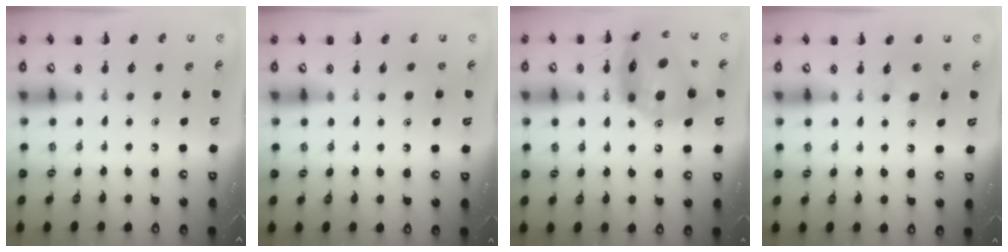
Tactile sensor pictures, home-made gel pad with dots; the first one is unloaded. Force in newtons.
{"total": 4.1, "press": 3.8, "slide": 1.5}
{"total": 20.8, "press": 19.8, "slide": 6.2}
{"total": 5.5, "press": 5.3, "slide": 1.6}